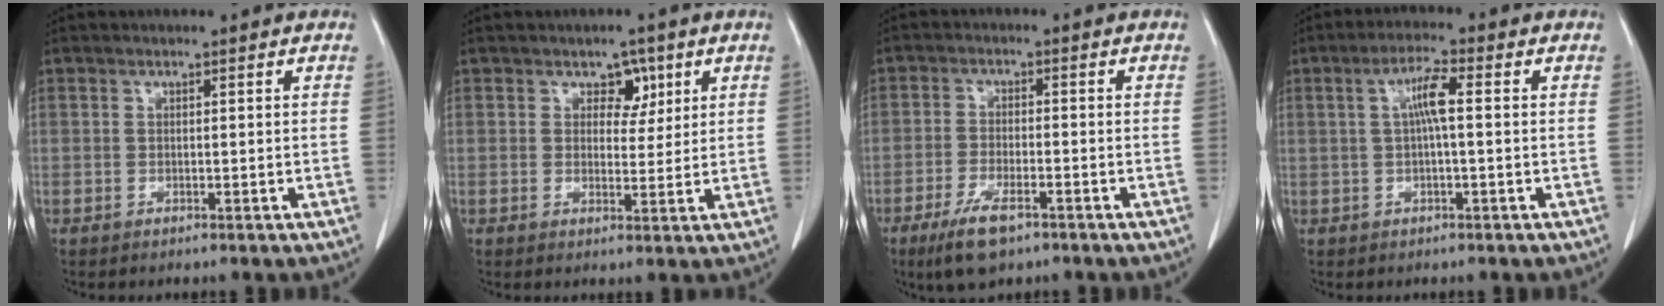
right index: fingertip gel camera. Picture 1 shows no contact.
{"total": 3.5, "force": [1.8, 2.4, 1.9], "torque": [-0.017, 0.004, 0.027]}
{"total": 6.8, "force": [-4.4, 1.9, 4.9], "torque": [-0.100, -0.012, -0.074]}
{"total": 4.6, "force": [0.6, 0.4, 4.5], "torque": [-0.084, 0.010, 0.010]}